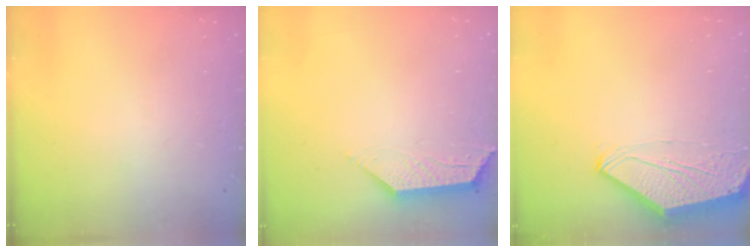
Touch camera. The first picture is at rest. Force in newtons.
{"total": 2.9, "press": 2.8, "slide": 0.5}
{"total": 0.0}